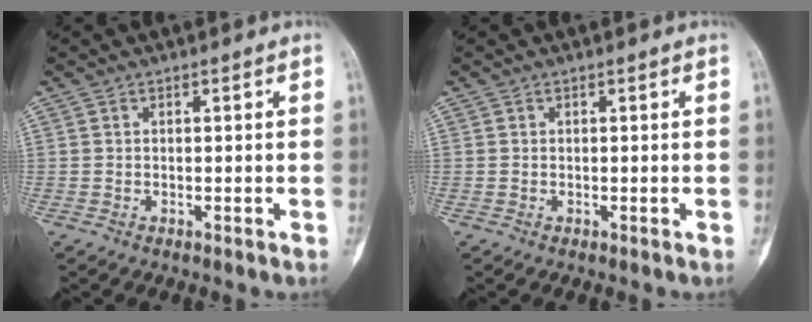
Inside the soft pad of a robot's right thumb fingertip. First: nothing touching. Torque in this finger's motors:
{"motor_torque": [-0.25, -0.01, -0.08, 0.06, -0.06]}